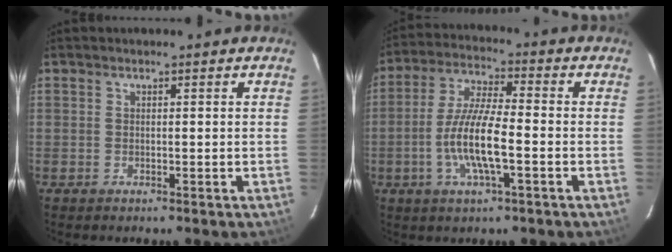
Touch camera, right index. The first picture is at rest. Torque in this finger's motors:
{"motor_torque": [1.53, -0.61, 0.94, 0.18]}